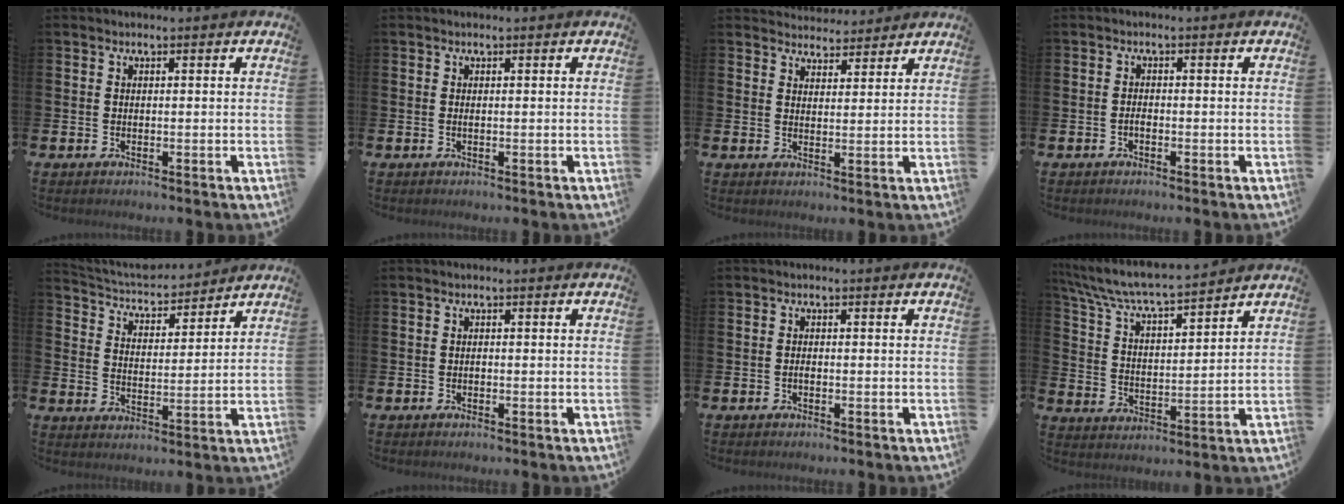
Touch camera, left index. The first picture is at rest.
{"total": 0.0}
{"total": 3.7, "force": [3.5, 1.0, -0.5], "torque": [-0.002, -0.018, 0.064]}
{"total": 0.9, "force": [-0.6, 0.4, 0.6], "torque": [-0.012, -0.002, -0.011]}
{"total": 5.0, "force": [4.8, 1.2, 0.5], "torque": [-0.040, -0.034, 0.082]}
{"total": 0.0}
{"total": 0.6, "force": [-0.3, 0.3, 0.5], "torque": [-0.017, 0.003, -0.005]}
{"total": 7.2, "force": [6.8, 0.4, 2.1], "torque": [-0.075, -0.049, 0.117]}